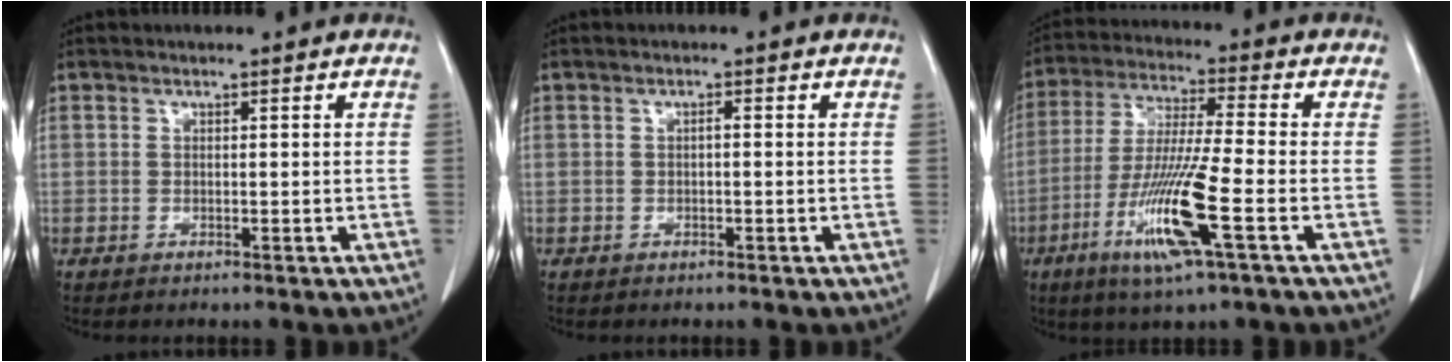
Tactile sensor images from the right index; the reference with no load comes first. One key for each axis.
{"total": 0.6, "fx": 0.0, "fy": 0.1, "fz": 0.5, "tx": -0.010, "ty": 0.003, "tz": -0.001}
{"total": 13.1, "fx": -5.0, "fy": -0.1, "fz": 12.1, "tx": -0.248, "ty": -0.024, "tz": -0.097}